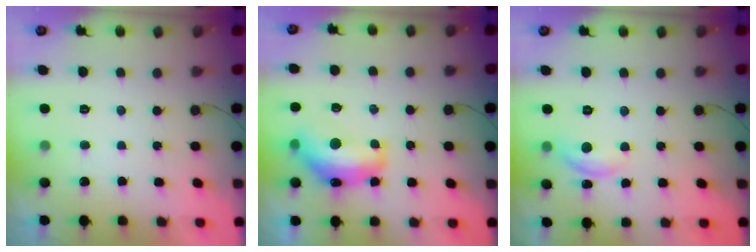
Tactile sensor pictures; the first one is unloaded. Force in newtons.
{"total": 14.5, "press": 14.4, "slide": 1.1}
{"total": 8.7, "press": 8.7, "slide": 0.5}